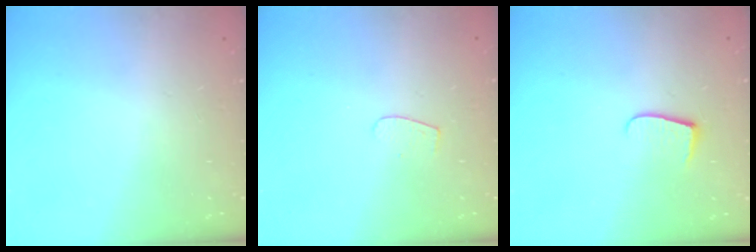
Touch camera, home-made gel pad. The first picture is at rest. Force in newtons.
{"total": 4.0, "press": 4.0, "slide": 0.4}
{"total": 6.2, "press": 6.2, "slide": 0.6}